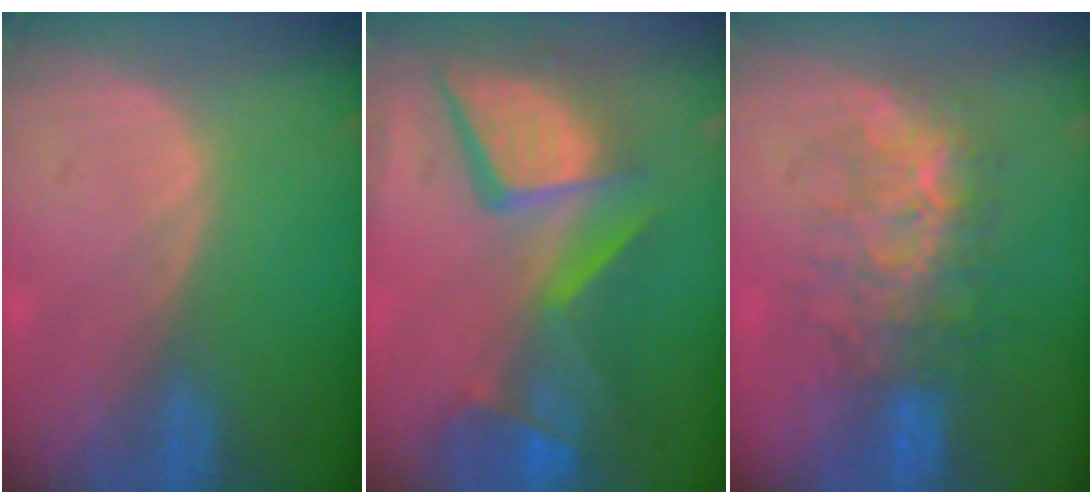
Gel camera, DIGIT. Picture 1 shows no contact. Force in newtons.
{"total": 13.1, "press": 10.8, "slide": 7.5}
{"total": 7.8, "press": 7.7, "slide": 1.4}